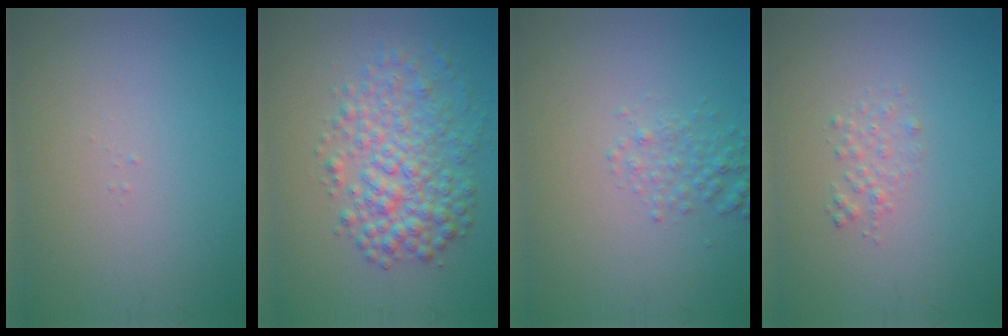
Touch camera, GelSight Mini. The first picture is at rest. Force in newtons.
{"total": 5.8, "press": 5.8, "slide": 0.1}
{"total": 1.7, "press": 1.7, "slide": 0.1}
{"total": 1.2, "press": 1.2, "slide": 0.0}